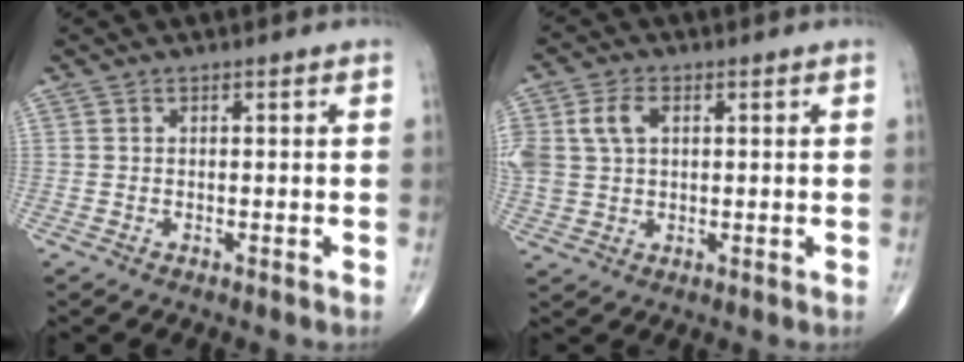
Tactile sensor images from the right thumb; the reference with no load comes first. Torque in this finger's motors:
{"motor_torque": [0.12, 0.14, 0.86, 0.28, 0.08]}